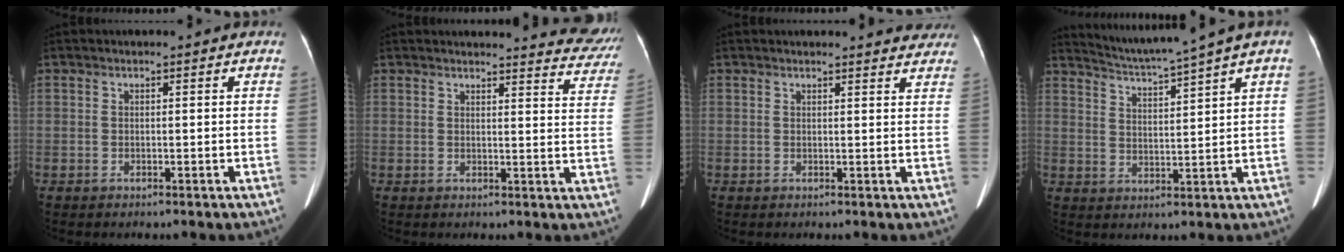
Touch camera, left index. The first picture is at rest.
{"total": 11.2, "force": [11.0, 1.5, 0.9], "torque": [0.023, -0.061, 0.087]}
{"total": 7.4, "force": [7.1, 1.5, 1.2], "torque": [0.009, -0.006, 0.052]}
{"total": 7.5, "force": [6.5, -2.1, 3.2], "torque": [-0.058, -0.003, 0.112]}